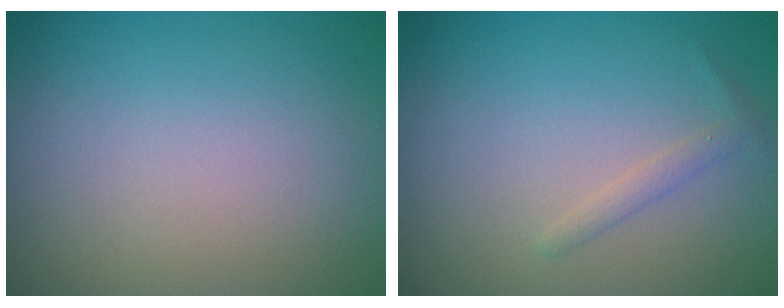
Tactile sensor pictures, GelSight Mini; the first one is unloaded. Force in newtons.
{"total": 1.1, "press": 1.1, "slide": 0.1}